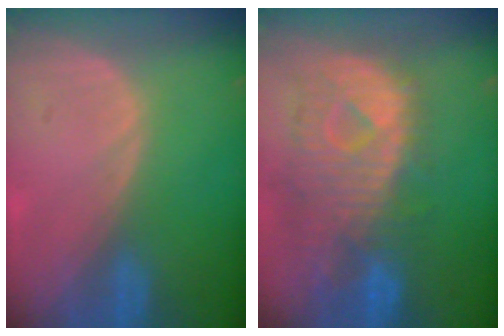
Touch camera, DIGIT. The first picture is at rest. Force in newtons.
{"total": 11.5, "press": 10.0, "slide": 5.7}